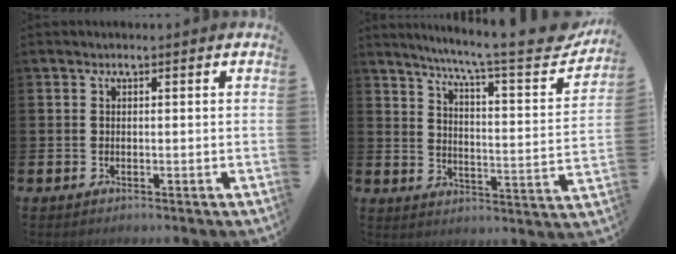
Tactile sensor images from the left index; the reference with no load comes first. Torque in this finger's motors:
{"motor_torque": [0.73, -1.41, 0.34, 0.09]}